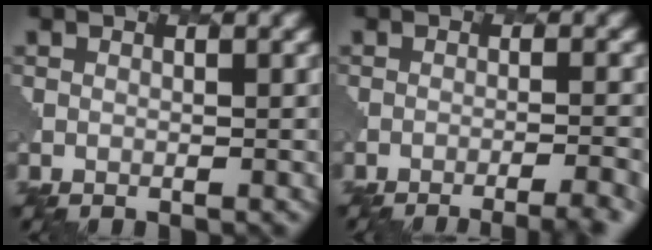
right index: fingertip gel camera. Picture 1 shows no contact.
{"total": 5.8, "force": [-4.3, 1.7, 3.5], "torque": [-0.028, 0.005, -0.044]}